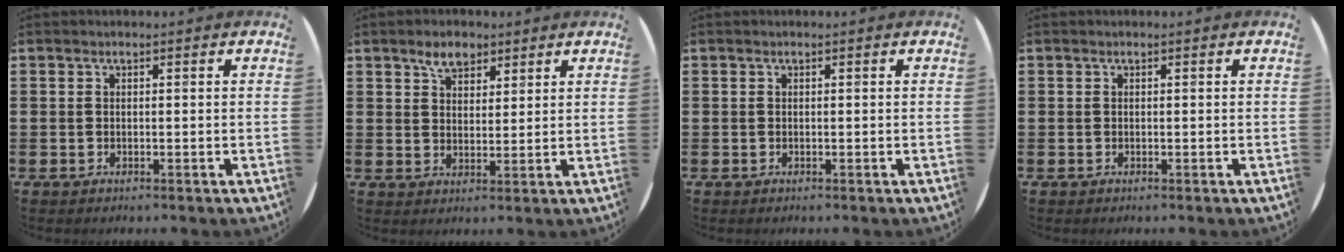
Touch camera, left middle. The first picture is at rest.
{"total": 4.0, "force": [3.1, 2.1, 1.6], "torque": [-0.022, 0.001, 0.053]}
{"total": 0.0}
{"total": 0.0}